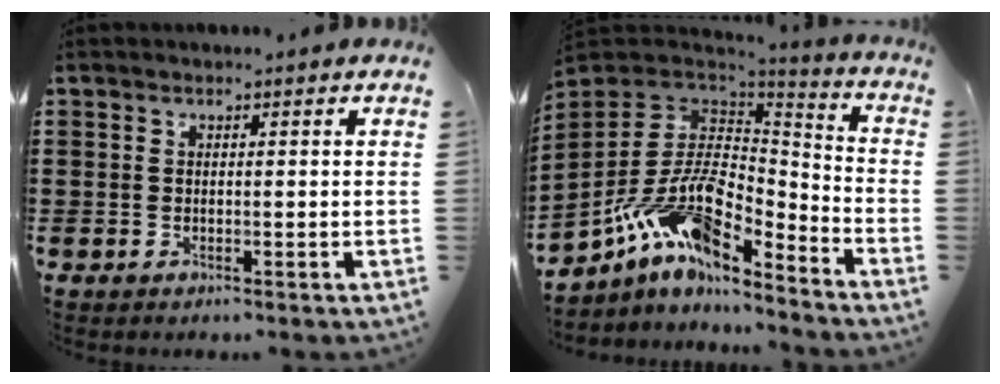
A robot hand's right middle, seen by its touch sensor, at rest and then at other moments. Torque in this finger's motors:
{"motor_torque": [2.14, 0.00, 0.77, 0.21]}